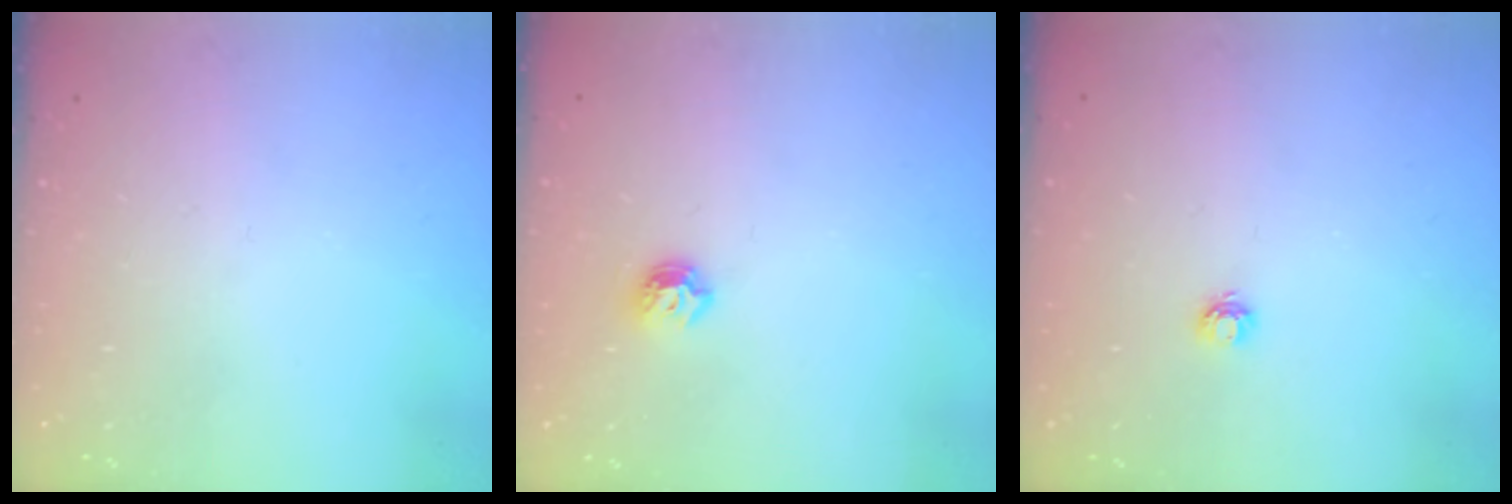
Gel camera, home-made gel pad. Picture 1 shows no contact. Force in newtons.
{"total": 5.2, "press": 5.1, "slide": 0.8}
{"total": 3.9, "press": 3.9, "slide": 0.5}